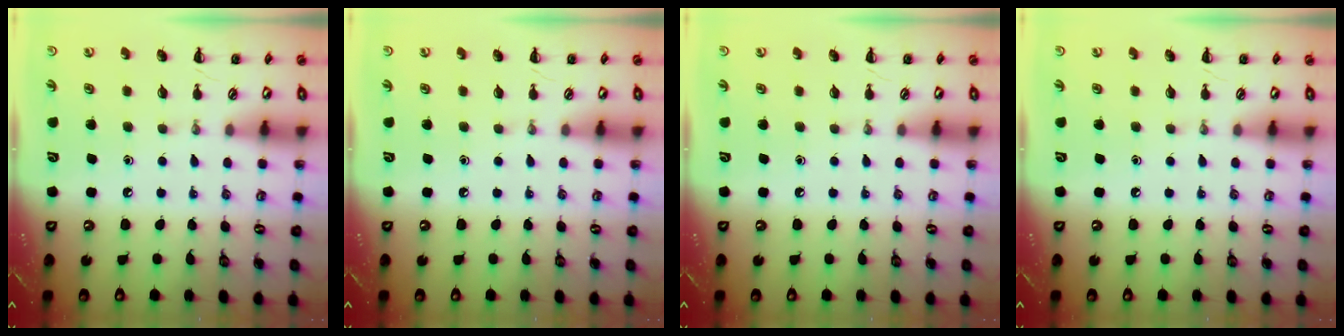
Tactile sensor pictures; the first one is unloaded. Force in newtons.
{"total": 0.0}
{"total": 0.0}
{"total": 0.0}